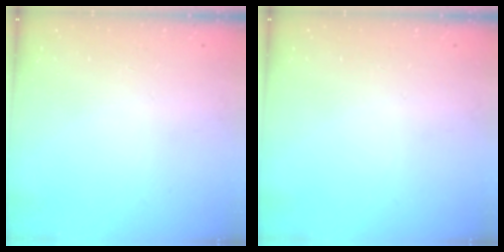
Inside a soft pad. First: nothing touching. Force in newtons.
{"total": 0.0}